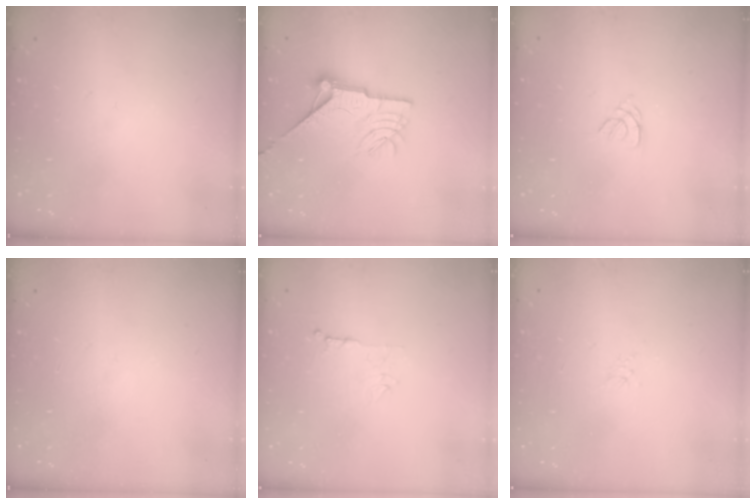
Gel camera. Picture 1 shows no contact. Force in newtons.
{"total": 12.0, "press": 12.0, "slide": 1.1}
{"total": 1.1, "press": 1.0, "slide": 0.3}
{"total": 0.0}
{"total": 5.2, "press": 5.2, "slide": 0.4}
{"total": 1.7, "press": 1.6, "slide": 0.4}